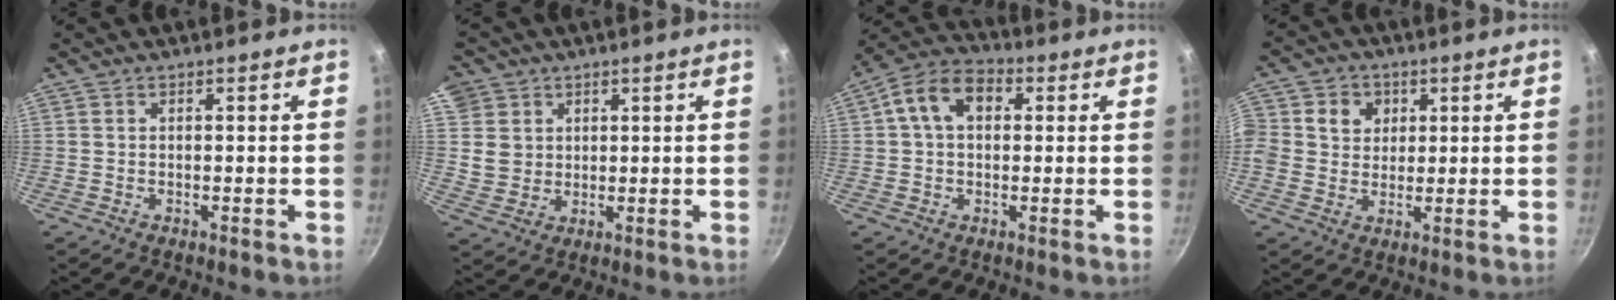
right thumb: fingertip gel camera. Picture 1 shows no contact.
{"total": 6.7, "force": [2.6, 6.1, 1.3], "torque": [0.023, -0.002, 0.052]}
{"total": 9.9, "force": [2.2, 6.8, 6.9], "torque": [-0.103, 0.026, 0.019]}
{"total": 9.1, "force": [2.0, 8.3, 3.1], "torque": [-0.045, 0.008, 0.020]}